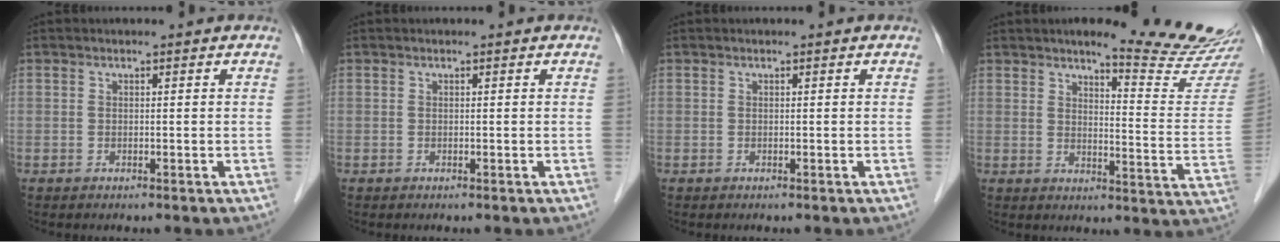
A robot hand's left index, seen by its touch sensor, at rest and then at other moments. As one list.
[{"total": 0.0}, {"total": 0.0}, {"total": 14.4, "force": [13.4, -1.0, 5.2], "torque": [-0.068, -0.091, 0.153]}]